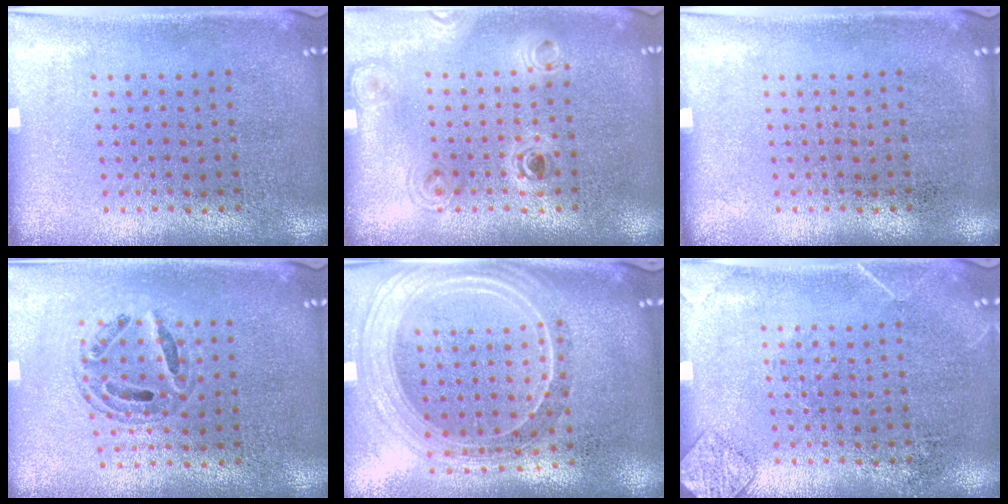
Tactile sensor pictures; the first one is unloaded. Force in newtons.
{"total": 1.1, "press": 1.1, "slide": 0.4}
{"total": 0.0}
{"total": 0.7, "press": 0.7, "slide": 0.2}
{"total": 2.3, "press": 1.9, "slide": 1.3}
{"total": 1.6, "press": 1.6, "slide": 0.2}